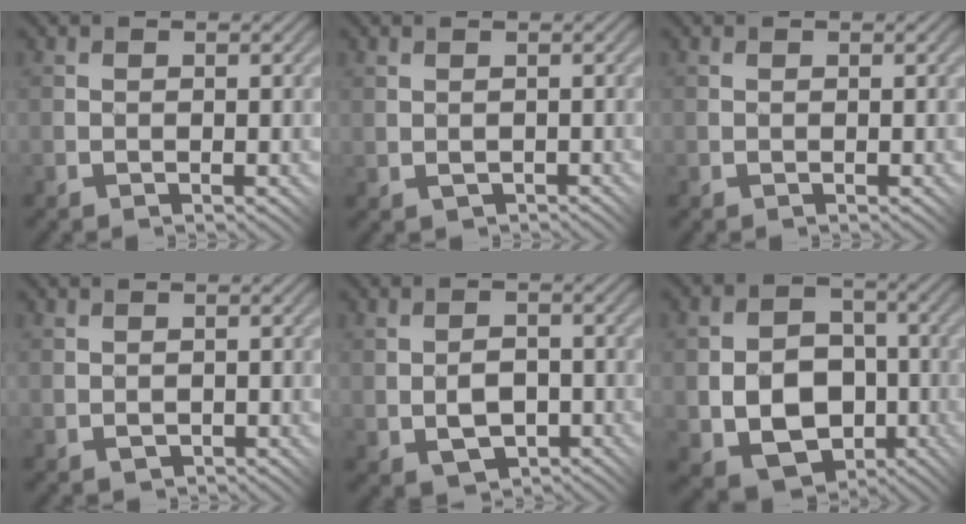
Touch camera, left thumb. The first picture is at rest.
{"total": 0.9, "force": [-0.1, 0.7, 0.6], "torque": [-0.016, -0.005, 0.001]}
{"total": 0.0}
{"total": 0.9, "force": [-0.1, 0.7, 0.6], "torque": [-0.016, -0.004, 0.001]}
{"total": 4.7, "force": [-1.0, 3.1, 3.4], "torque": [-0.070, -0.004, -0.015]}
{"total": 11.6, "force": [-3.3, 8.6, 7.1], "torque": [-0.146, -0.027, -0.057]}